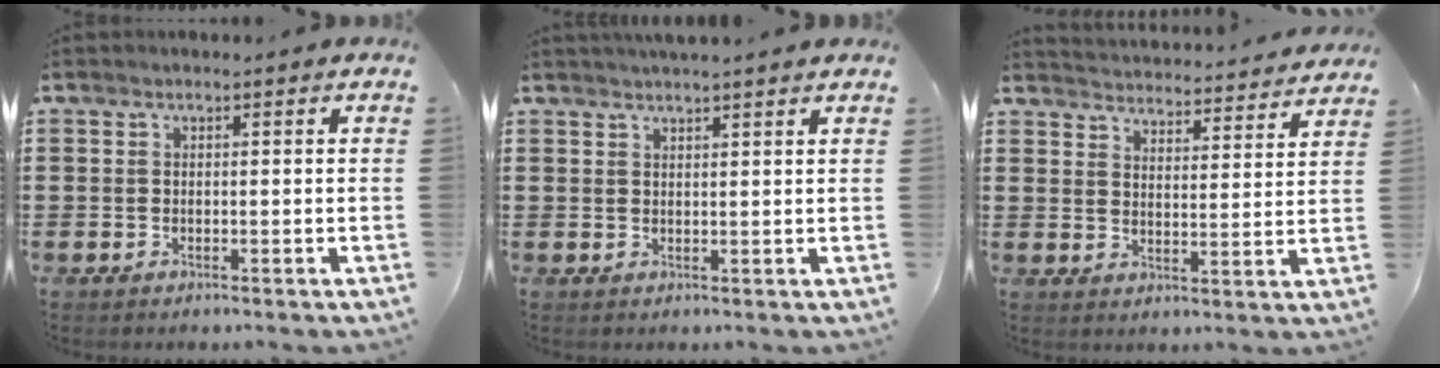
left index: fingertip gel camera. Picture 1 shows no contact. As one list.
[{"total": 2.0, "force": [1.9, -0.3, 0.4], "torque": [-0.012, 0.000, 0.037]}, {"total": 3.8, "force": [3.7, -0.5, -0.5], "torque": [-0.004, -0.036, 0.059]}]